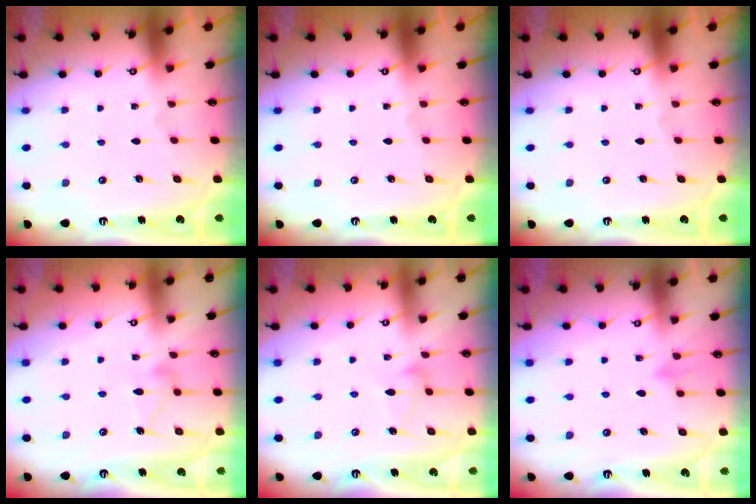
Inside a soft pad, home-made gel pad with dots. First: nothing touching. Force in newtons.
{"total": 0.0}
{"total": 0.0}
{"total": 10.4, "press": 10.4, "slide": 0.4}
{"total": 5.9, "press": 5.9, "slide": 0.4}
{"total": 7.1, "press": 7.0, "slide": 0.7}